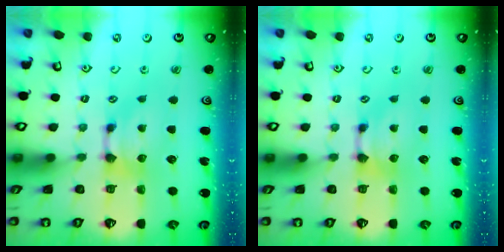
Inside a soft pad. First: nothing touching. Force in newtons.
{"total": 0.0}